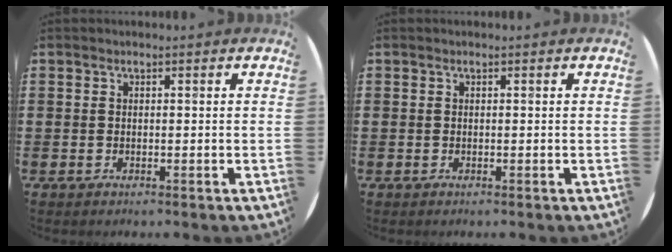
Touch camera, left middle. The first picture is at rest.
{"total": 0.0}